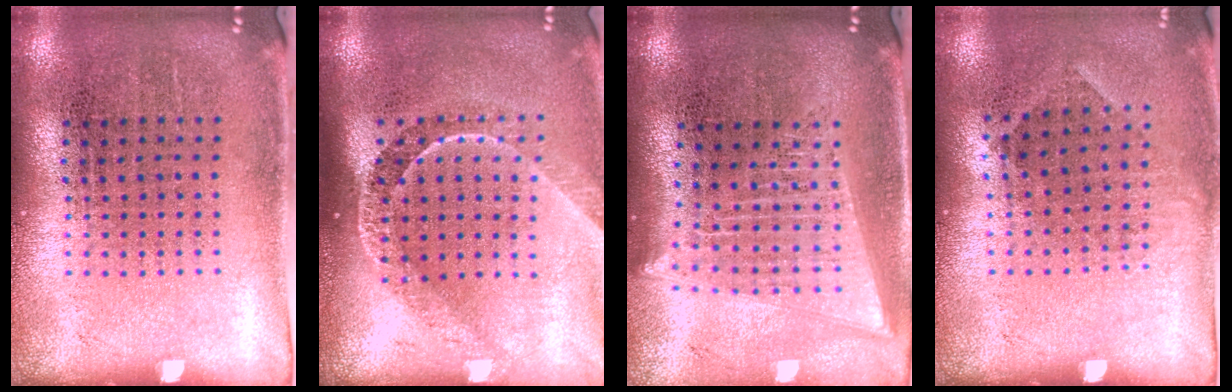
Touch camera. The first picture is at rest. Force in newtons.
{"total": 2.2, "press": 1.6, "slide": 1.4}
{"total": 2.0, "press": 1.8, "slide": 1.0}
{"total": 0.9, "press": 0.8, "slide": 0.5}